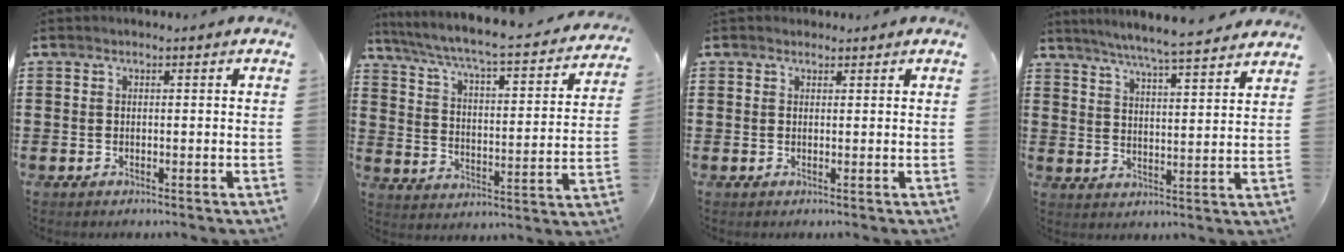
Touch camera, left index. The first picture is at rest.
{"total": 4.5, "force": [3.5, 0.4, 2.8], "torque": [-0.073, -0.038, 0.048]}
{"total": 1.0, "force": [0.8, 0.6, 0.1], "torque": [-0.004, 0.004, 0.015]}
{"total": 5.6, "force": [5.2, -0.9, 1.8], "torque": [-0.053, -0.035, 0.087]}